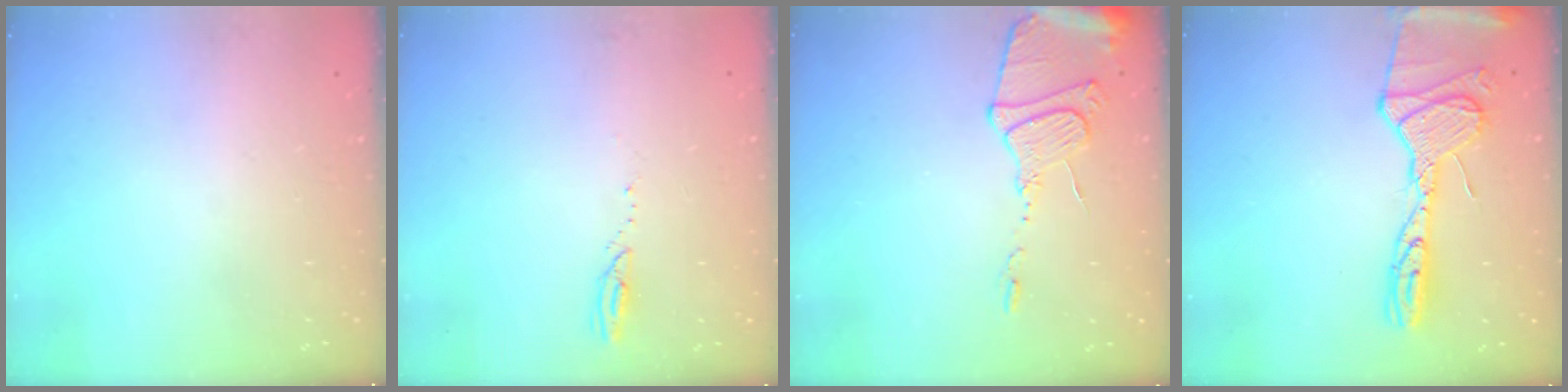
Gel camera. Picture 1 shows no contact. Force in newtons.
{"total": 2.3, "press": 2.3, "slide": 0.3}
{"total": 12.3, "press": 12.3, "slide": 1.1}
{"total": 17.4, "press": 17.2, "slide": 2.8}